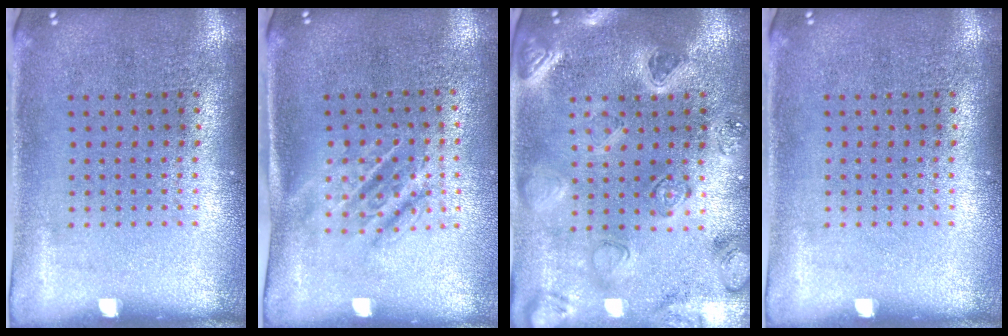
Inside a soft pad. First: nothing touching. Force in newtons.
{"total": 1.6, "press": 1.3, "slide": 1.0}
{"total": 2.3, "press": 2.3, "slide": 0.1}
{"total": 0.0}